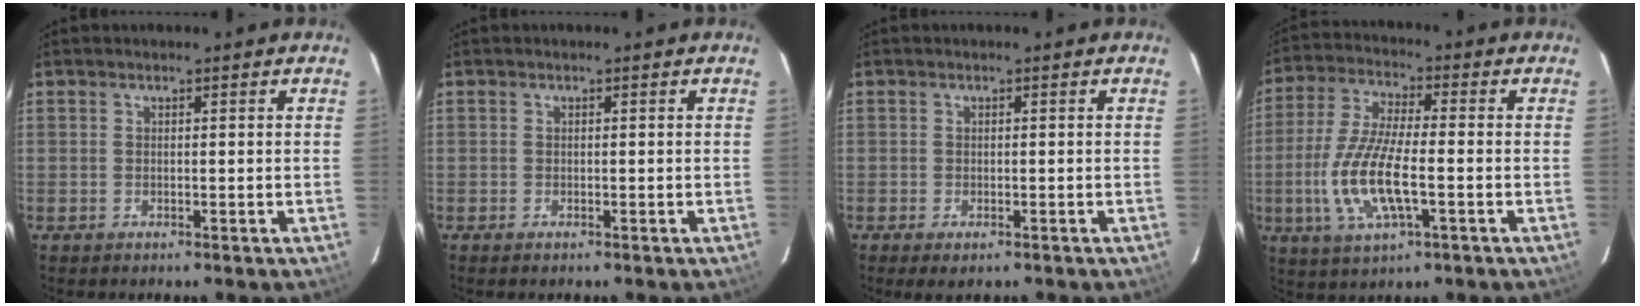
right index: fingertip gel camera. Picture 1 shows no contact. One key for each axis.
{"total": 0.6, "fx": -0.5, "fy": 0.3, "fz": 0.3, "tx": -0.007, "ty": -0.003, "tz": -0.010}
{"total": 0.9, "fx": -0.7, "fy": 0.3, "fz": 0.5, "tx": -0.009, "ty": -0.004, "tz": -0.012}
{"total": 13.1, "fx": -3.2, "fy": 3.9, "fz": 12.1, "tx": -0.257, "ty": -0.006, "tz": -0.063}